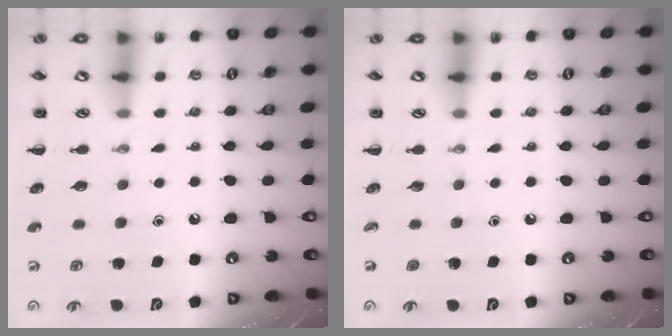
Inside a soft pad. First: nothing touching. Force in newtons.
{"total": 0.0}